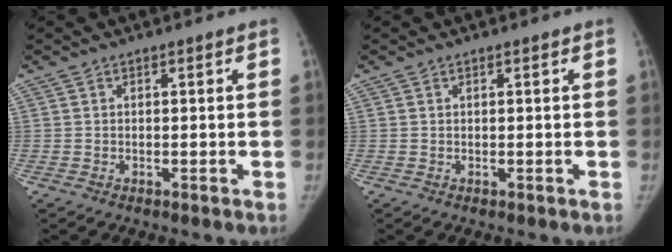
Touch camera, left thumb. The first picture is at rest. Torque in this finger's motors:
{"motor_torque": [0.04, 0.04, 0.18, -0.18, 0.01]}